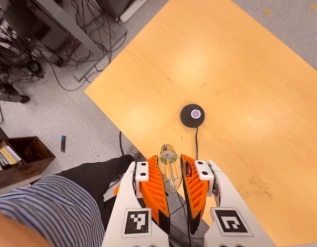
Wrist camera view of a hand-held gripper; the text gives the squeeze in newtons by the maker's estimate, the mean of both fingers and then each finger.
{"total": 21.1, "left": 26.5, "right": 15.6}